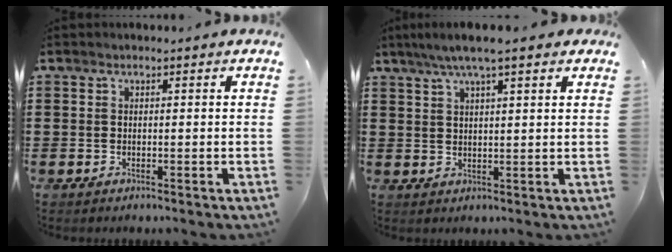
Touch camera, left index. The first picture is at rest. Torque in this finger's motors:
{"motor_torque": [2.14, 0.00, 0.45, 0.14]}